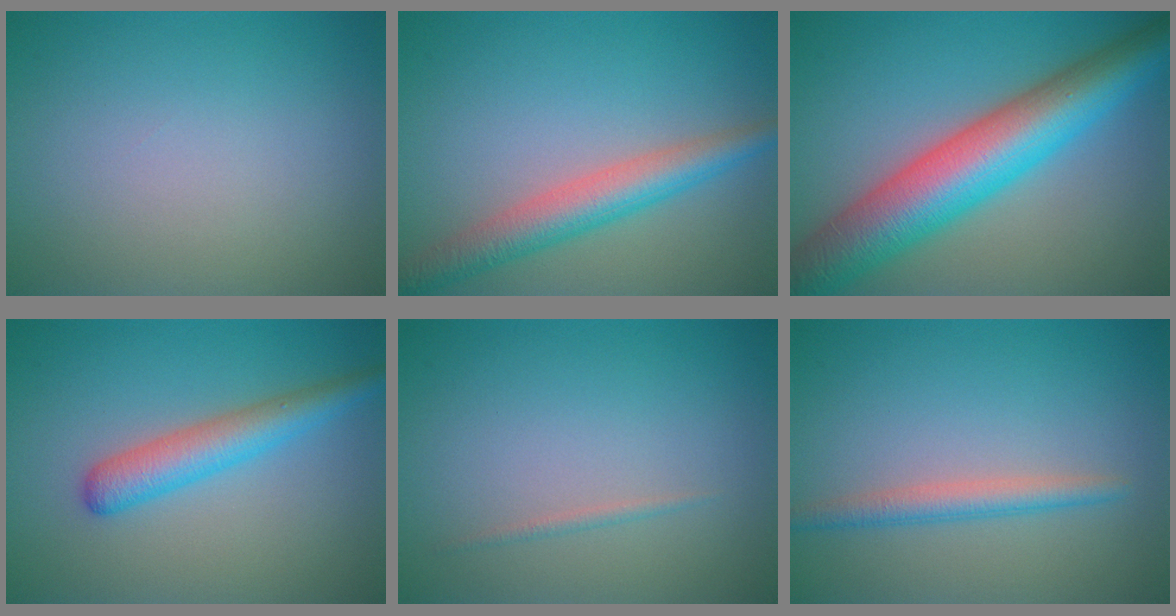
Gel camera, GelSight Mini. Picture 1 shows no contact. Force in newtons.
{"total": 4.7, "press": 4.7, "slide": 0.1}
{"total": 10.9, "press": 10.9, "slide": 0.4}
{"total": 3.8, "press": 3.8, "slide": 0.1}
{"total": 0.6, "press": 0.6, "slide": 0.1}
{"total": 2.3, "press": 2.3, "slide": 0.1}